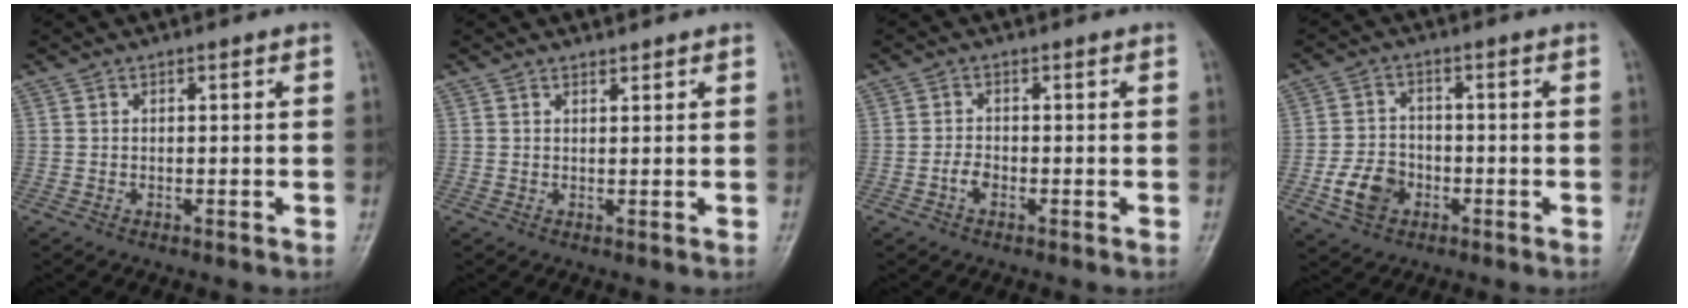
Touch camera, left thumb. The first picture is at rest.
{"total": 0.9, "force": [0.9, 0.2, 0.0], "torque": [0.001, -0.009, 0.014]}
{"total": 1.9, "force": [-0.8, 1.2, 1.2], "torque": [-0.022, 0.007, -0.018]}
{"total": 6.7, "force": [-2.4, 5.2, 3.4], "torque": [-0.049, 0.012, -0.043]}